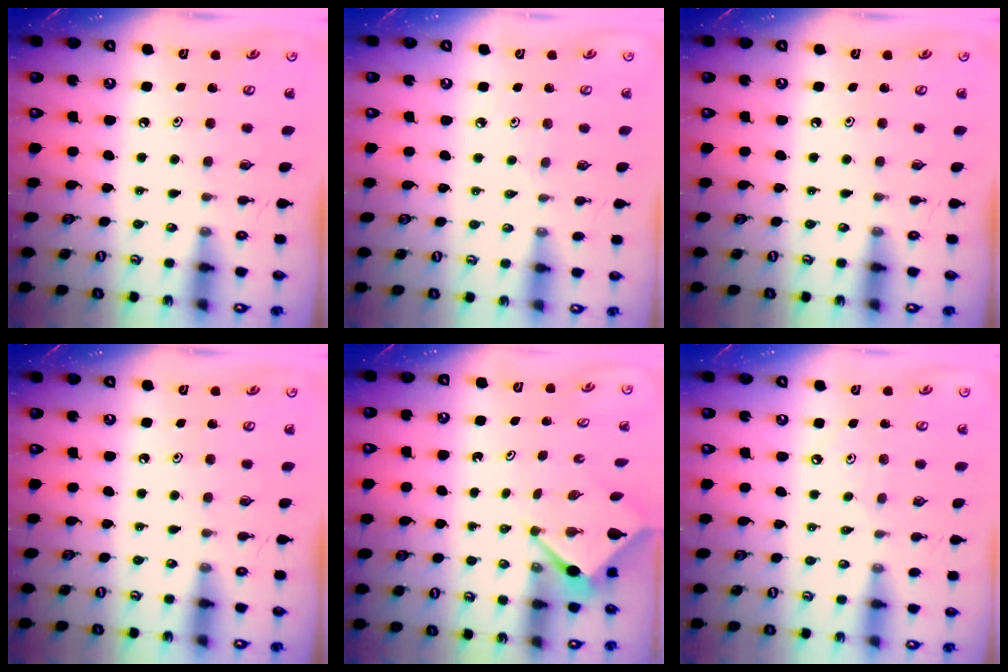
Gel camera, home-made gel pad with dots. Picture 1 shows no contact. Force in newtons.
{"total": 2.7, "press": 2.6, "slide": 0.6}
{"total": 0.0}
{"total": 0.0}
{"total": 2.6, "press": 2.6, "slide": 0.0}
{"total": 2.8, "press": 2.8, "slide": 0.5}